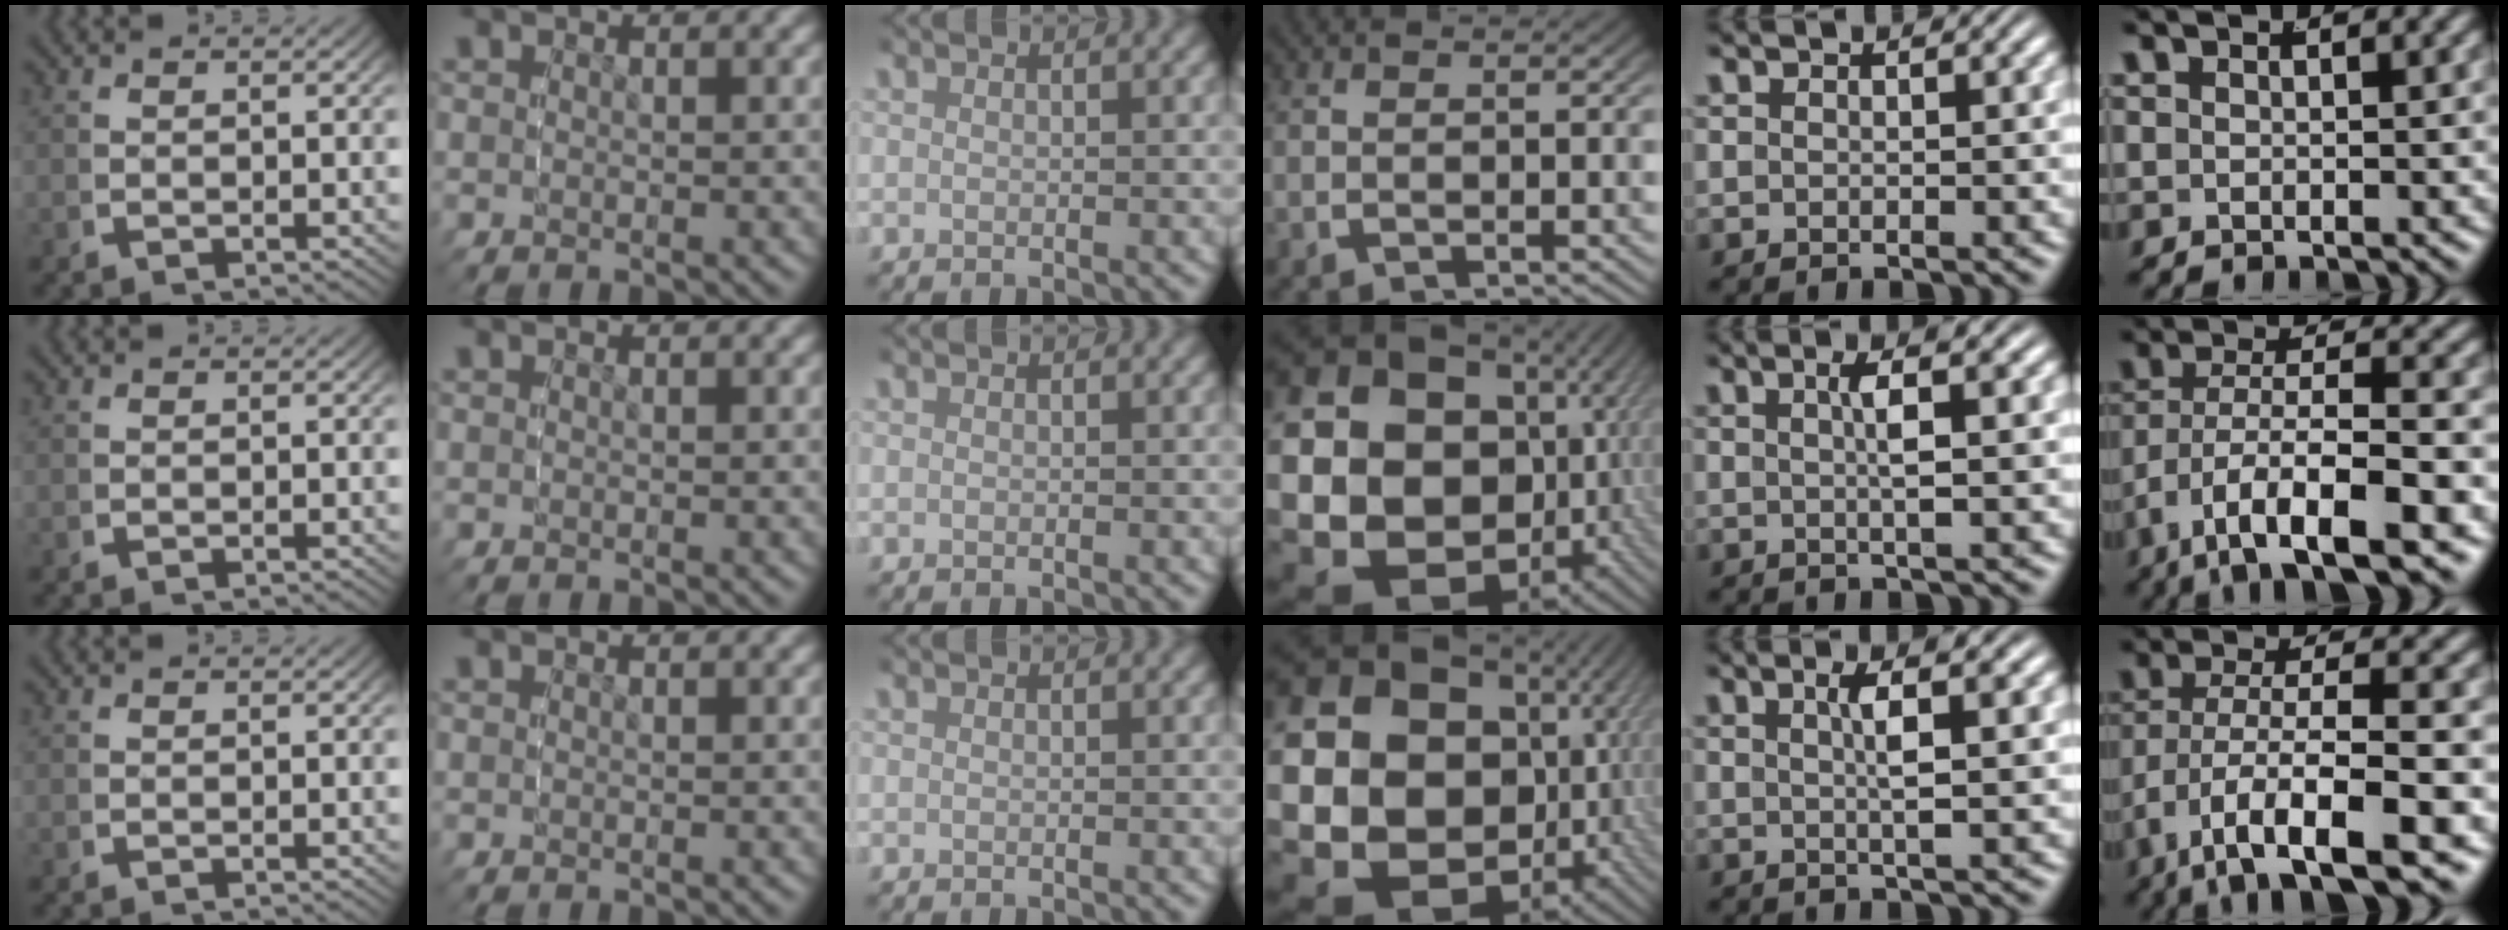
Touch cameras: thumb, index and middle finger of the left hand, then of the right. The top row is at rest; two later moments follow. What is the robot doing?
{"motion": "grasp_and_lifting", "object": "sponge"}